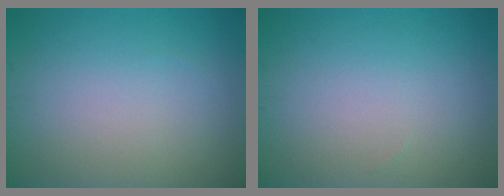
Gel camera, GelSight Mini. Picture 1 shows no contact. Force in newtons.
{"total": 0.0}